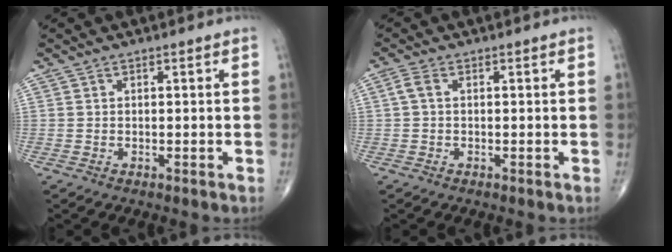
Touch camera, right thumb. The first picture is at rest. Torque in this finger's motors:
{"motor_torque": [-0.04, -0.02, 0.09, 0.00, 0.02]}